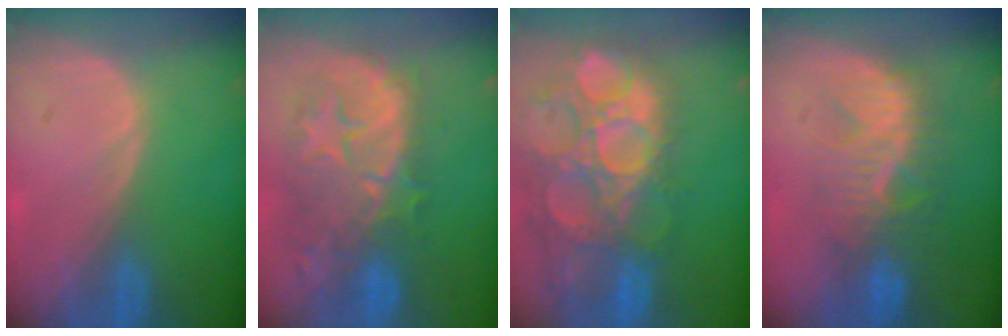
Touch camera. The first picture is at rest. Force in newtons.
{"total": 11.0, "press": 10.2, "slide": 4.0}
{"total": 15.4, "press": 12.6, "slide": 8.7}
{"total": 8.6, "press": 8.0, "slide": 2.9}